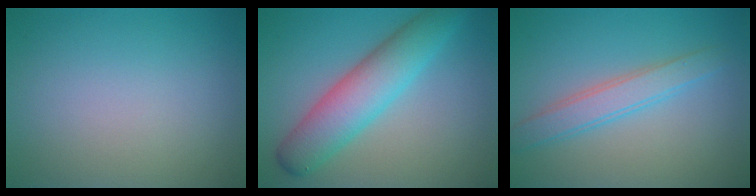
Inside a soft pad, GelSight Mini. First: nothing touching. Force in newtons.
{"total": 6.4, "press": 6.4, "slide": 0.2}
{"total": 3.0, "press": 3.0, "slide": 0.0}